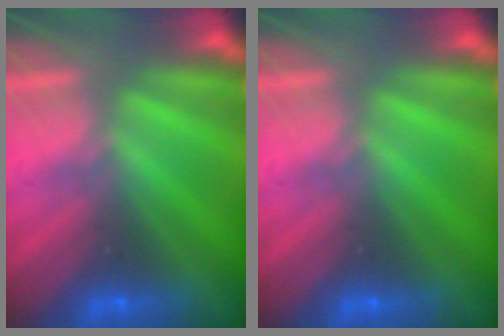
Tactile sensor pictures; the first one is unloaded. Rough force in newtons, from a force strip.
{"total": 0.0}